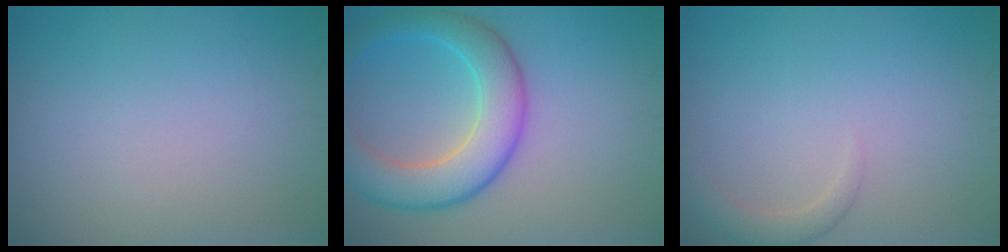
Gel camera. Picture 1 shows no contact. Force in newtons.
{"total": 7.0, "press": 7.0, "slide": 0.1}
{"total": 1.7, "press": 1.7, "slide": 0.1}